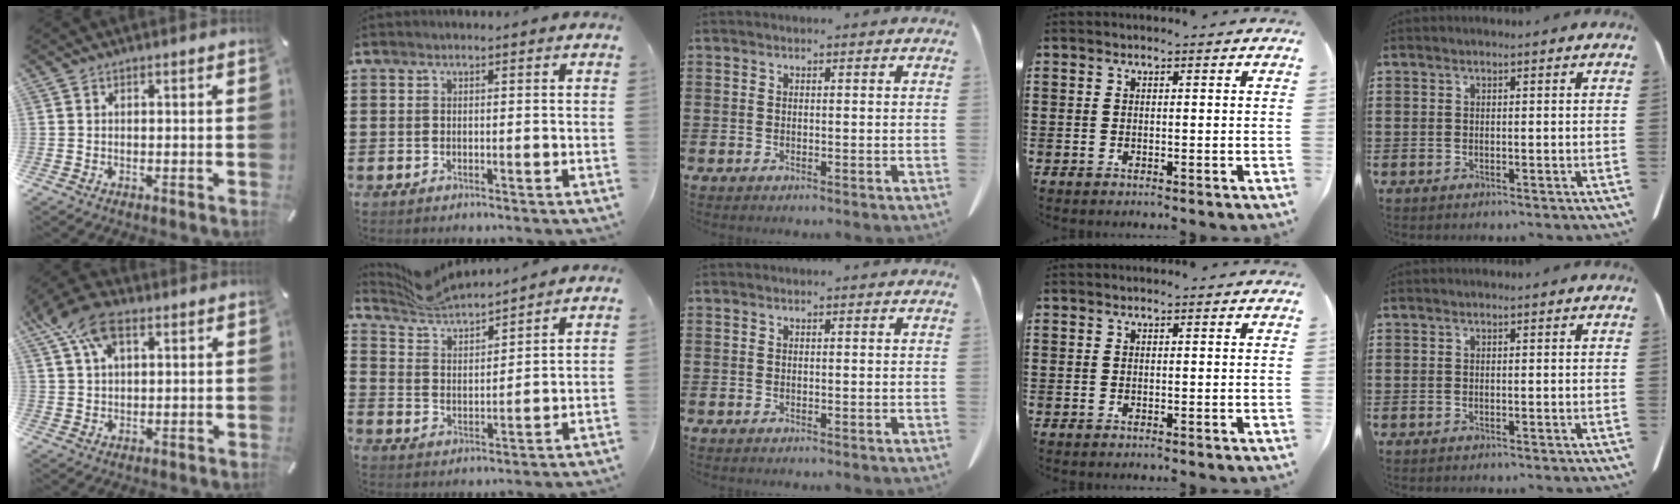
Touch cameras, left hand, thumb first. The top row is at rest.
{"thumb": {"total": 10.9, "force": [5.2, 6.0, 7.4], "torque": [-0.171, -0.002, 0.096]}, "index": {"total": 5.7, "force": [5.5, 0.4, 1.1], "torque": [-0.047, -0.027, 0.097]}}